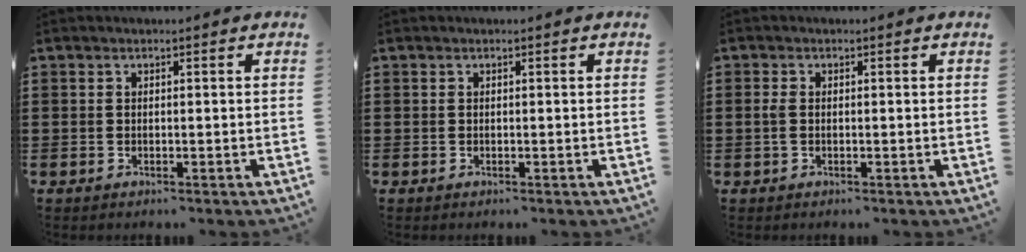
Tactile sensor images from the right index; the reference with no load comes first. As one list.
[{"total": 0.0}, {"total": 1.5, "force": [-0.2, 0.8, 1.3], "torque": [-0.035, -0.001, -0.007]}]